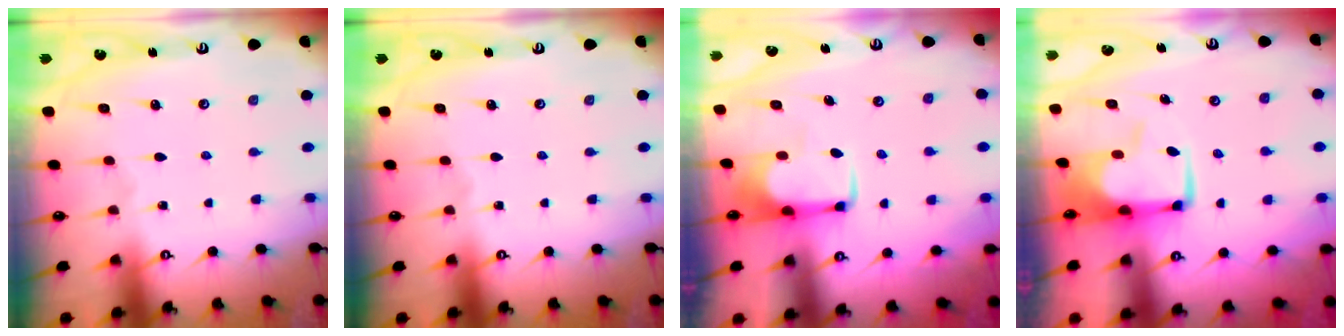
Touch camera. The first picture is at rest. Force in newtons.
{"total": 0.0}
{"total": 1.8, "press": 1.7, "slide": 0.5}
{"total": 0.9, "press": 0.1, "slide": 0.9}